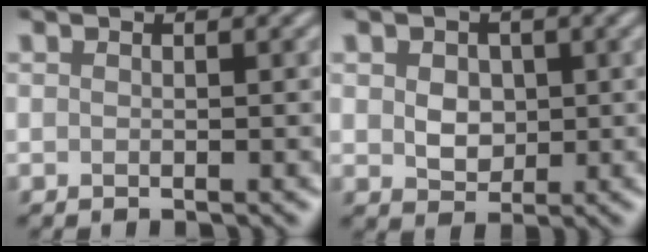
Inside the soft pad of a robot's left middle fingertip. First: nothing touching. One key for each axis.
{"total": 2.4, "fx": 0.4, "fy": 2.0, "fz": 1.2, "tx": -0.025, "ty": 0.001, "tz": 0.006}